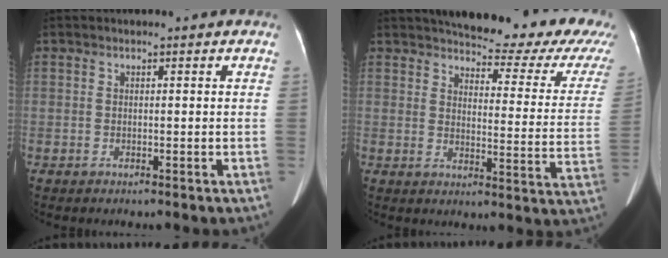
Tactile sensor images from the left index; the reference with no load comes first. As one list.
[{"total": 20.2, "force": [17.5, 4.3, 9.2], "torque": [-0.101, -0.040, 0.190]}]